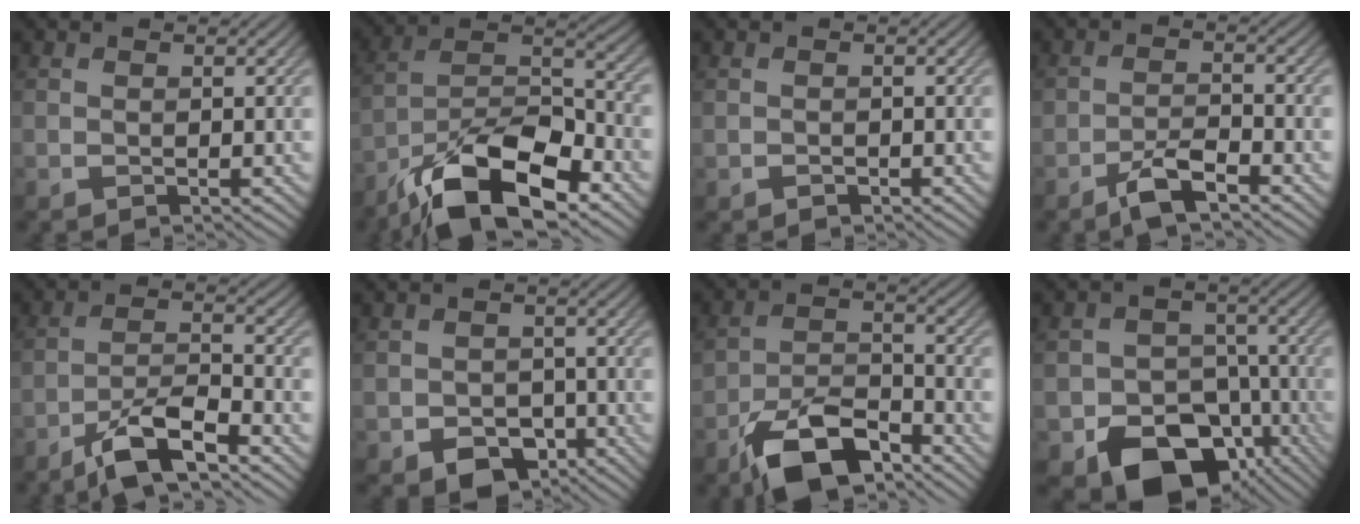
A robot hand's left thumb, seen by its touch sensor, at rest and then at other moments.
{"total": 15.3, "force": [-10.0, 5.7, 10.0], "torque": [-0.185, -0.006, -0.196]}
{"total": 0.6, "force": [-0.4, 0.4, 0.2], "torque": [-0.003, -0.003, -0.006]}
{"total": 4.5, "force": [-3.1, 1.3, 3.1], "torque": [-0.060, 0.004, -0.064]}
{"total": 7.9, "force": [-5.3, 2.0, 5.6], "torque": [-0.105, 0.005, -0.103]}
{"total": 5.6, "force": [-2.8, 4.1, 2.5], "torque": [-0.048, -0.019, -0.040]}
{"total": 10.7, "force": [-6.9, 4.9, 6.6], "torque": [-0.120, -0.006, -0.135]}
{"total": 14.1, "force": [-7.7, 9.6, 6.9], "torque": [-0.102, -0.037, -0.121]}